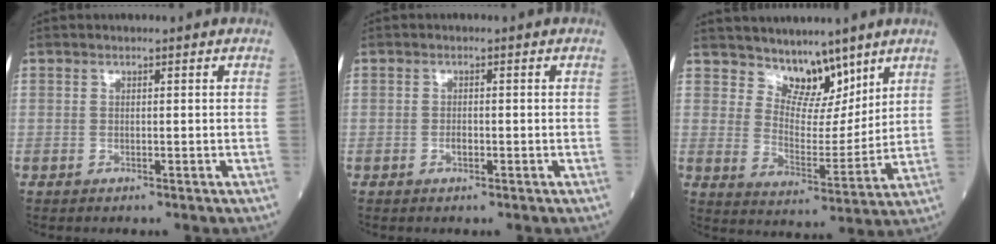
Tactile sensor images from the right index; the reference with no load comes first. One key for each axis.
{"total": 1.1, "fx": -0.4, "fy": 0.5, "fz": 0.9, "tx": -0.018, "ty": 0.000, "tz": -0.007}
{"total": 7.8, "fx": 6.3, "fy": 3.6, "fz": 2.8, "tx": -0.037, "ty": -0.003, "tz": 0.115}